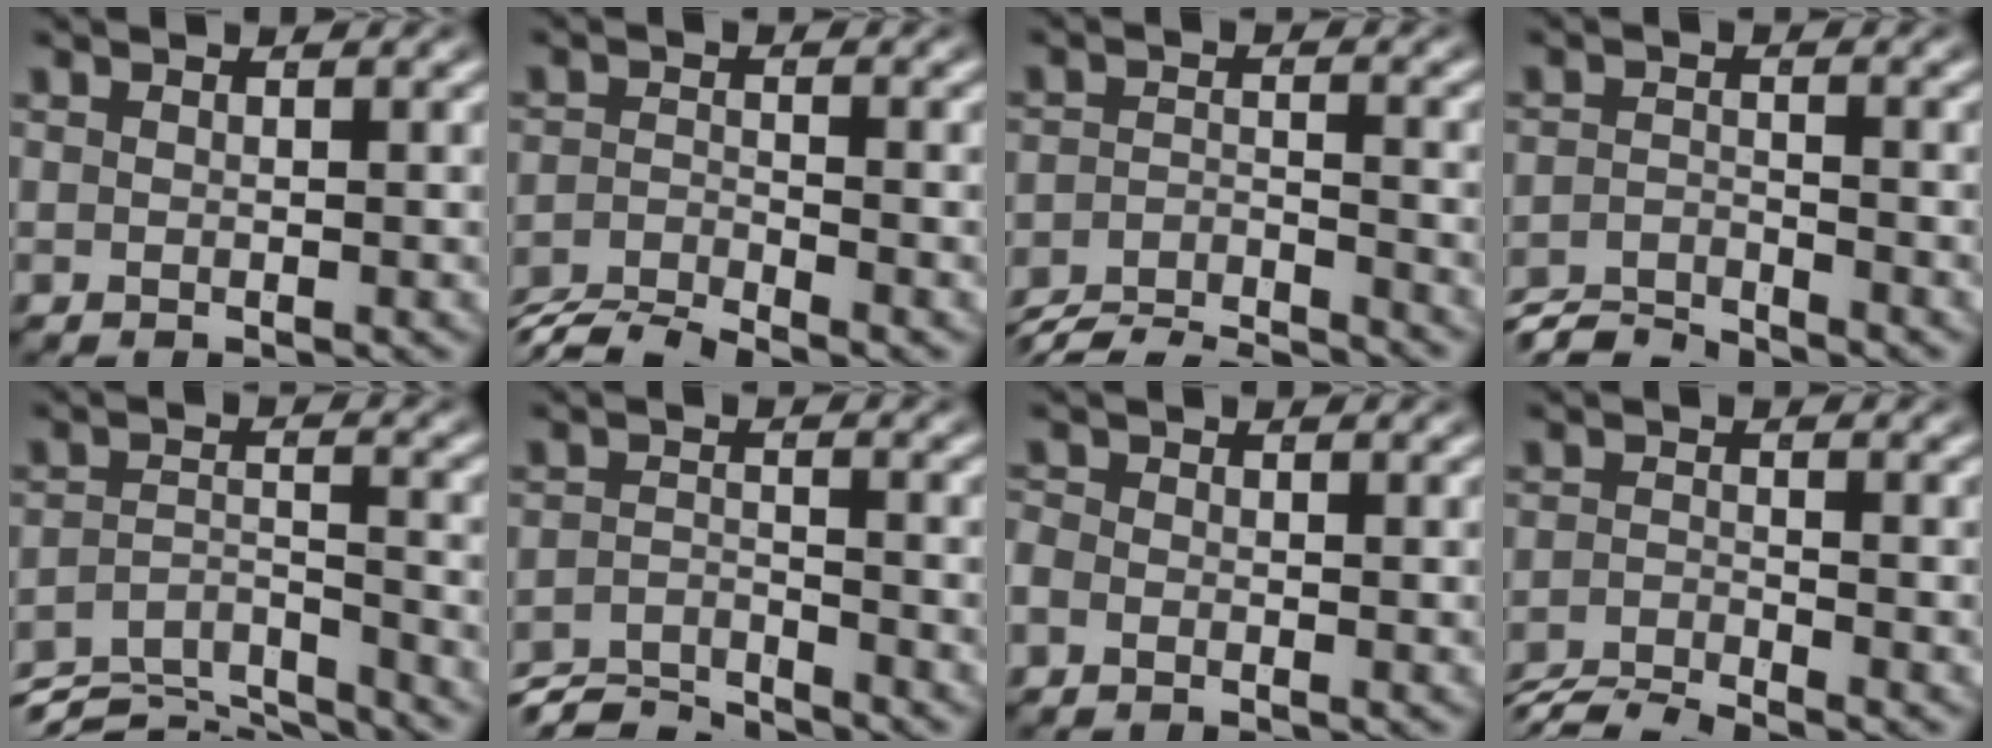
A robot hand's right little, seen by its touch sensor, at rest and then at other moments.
{"total": 4.7, "force": [-4.4, 0.9, 1.4], "torque": [-0.020, -0.016, -0.070]}
{"total": 8.2, "force": [-7.6, 2.2, 2.4], "torque": [-0.029, -0.031, -0.115]}
{"total": 4.6, "force": [-4.4, 0.9, 1.0], "torque": [-0.013, -0.017, -0.070]}
{"total": 8.9, "force": [-7.3, 3.7, 3.6], "torque": [-0.051, -0.038, -0.112]}
{"total": 5.3, "force": [-4.8, 1.5, 1.8], "torque": [-0.023, -0.021, -0.075]}
{"total": 1.6, "force": [-0.8, 1.2, 0.6], "torque": [-0.023, -0.009, -0.016]}
{"total": 4.4, "force": [-4.2, 0.7, 1.0], "torque": [-0.014, -0.018, -0.068]}